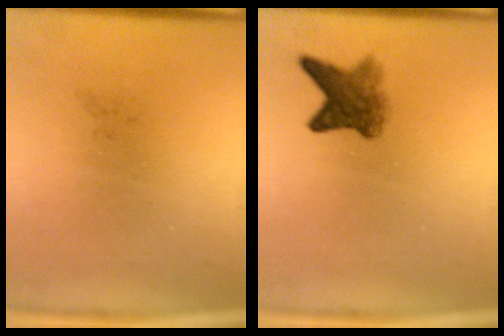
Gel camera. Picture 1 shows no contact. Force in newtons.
{"total": 4.3}